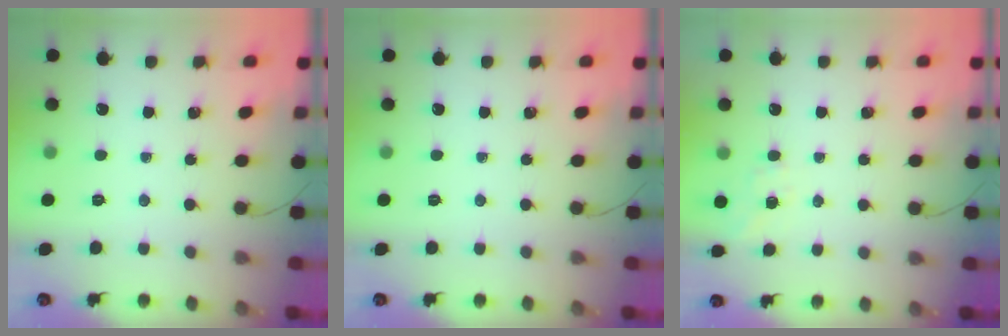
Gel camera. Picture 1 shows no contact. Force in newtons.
{"total": 0.0}
{"total": 2.9, "press": 2.5, "slide": 1.5}